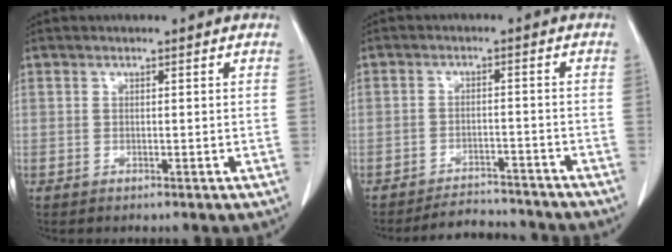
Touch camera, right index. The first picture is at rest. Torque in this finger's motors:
{"motor_torque": [-1.79, -0.35, -0.57, -0.20]}